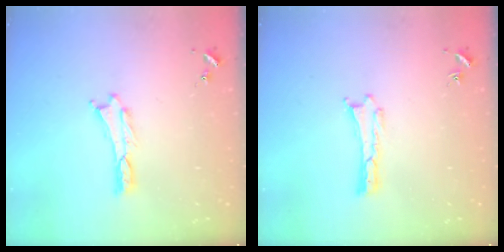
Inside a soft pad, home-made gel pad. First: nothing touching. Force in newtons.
{"total": 0.0}